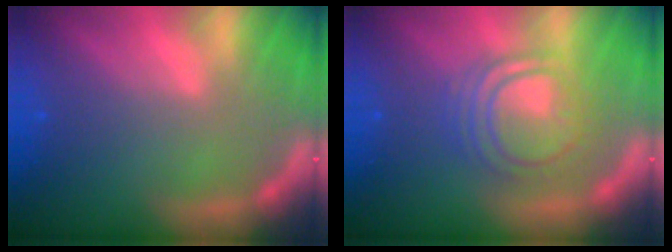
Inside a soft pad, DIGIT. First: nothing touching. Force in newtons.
{"total": 6.5}